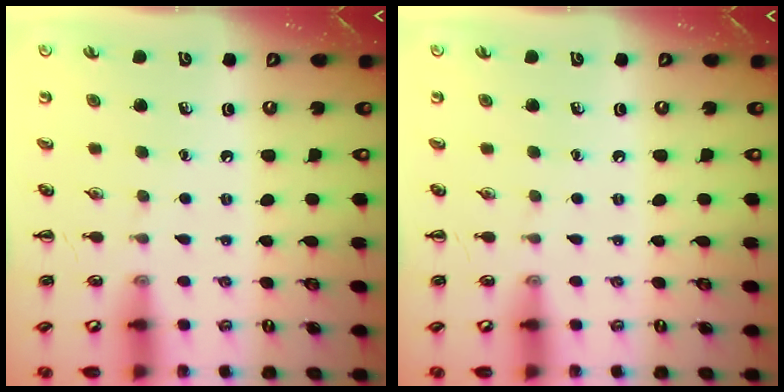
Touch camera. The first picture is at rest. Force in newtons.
{"total": 0.0}